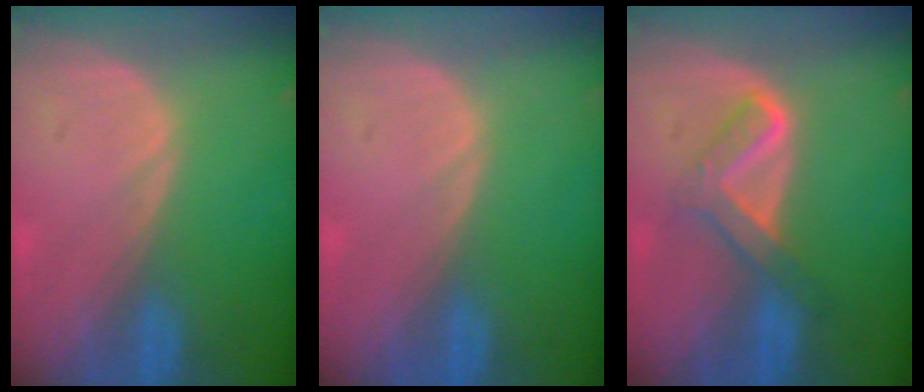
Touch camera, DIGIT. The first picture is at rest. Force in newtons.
{"total": 0.0}
{"total": 5.2, "press": 5.1, "slide": 0.7}